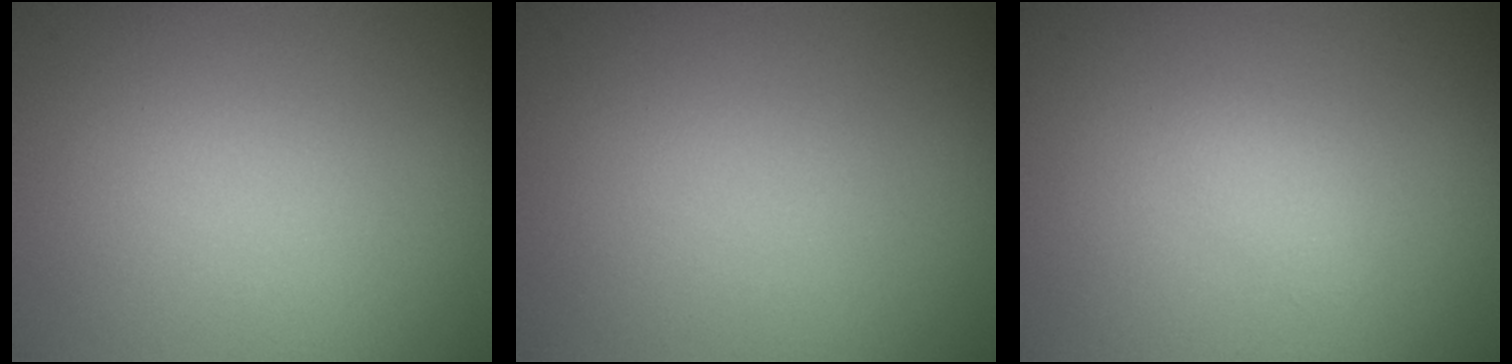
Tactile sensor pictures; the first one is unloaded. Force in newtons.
{"total": 0.0}
{"total": 0.6, "press": 0.6, "slide": 0.1}